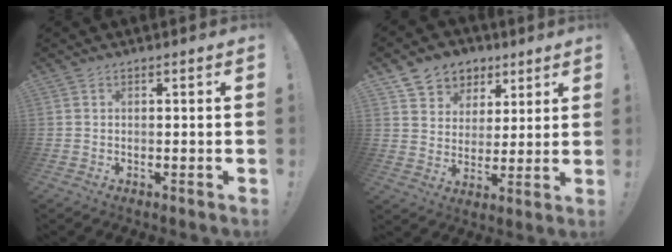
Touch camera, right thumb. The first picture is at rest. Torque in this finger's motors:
{"motor_torque": [0.49, 0.50, 0.00, 0.00, 0.00]}